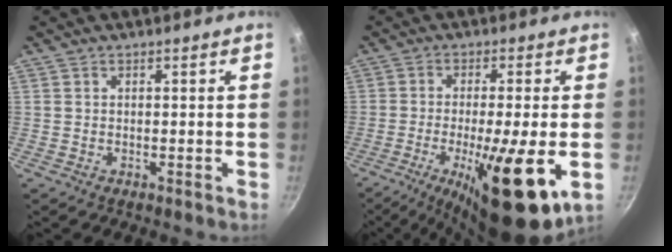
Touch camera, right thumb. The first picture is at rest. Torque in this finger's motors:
{"motor_torque": [0.95, 0.60, 2.37, -0.41, 0.73]}